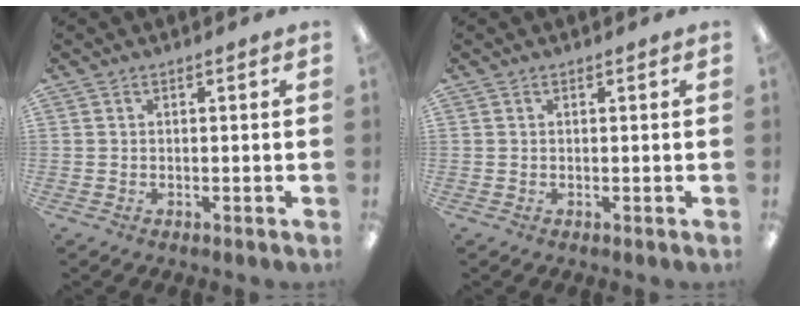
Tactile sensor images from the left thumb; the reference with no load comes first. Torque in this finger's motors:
{"motor_torque": [-0.07, -0.07, 0.12, -0.02, 0.00]}